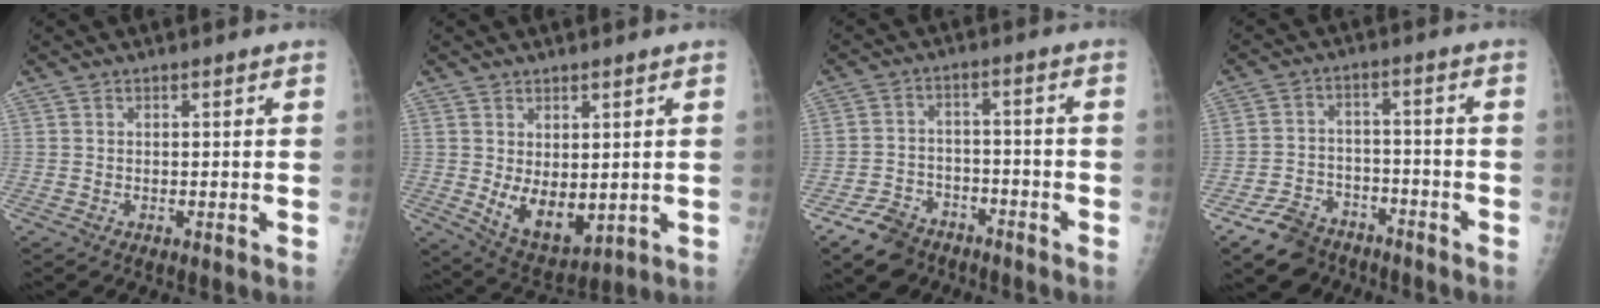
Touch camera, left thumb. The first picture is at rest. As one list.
[{"total": 8.5, "force": [0.2, 4.9, 6.9], "torque": [-0.093, -0.021, 0.026]}, {"total": 8.9, "force": [-6.5, 5.5, 2.6], "torque": [-0.033, 0.043, -0.109]}, {"total": 10.4, "force": [-7.7, 6.3, 2.9], "torque": [-0.038, 0.052, -0.125]}]